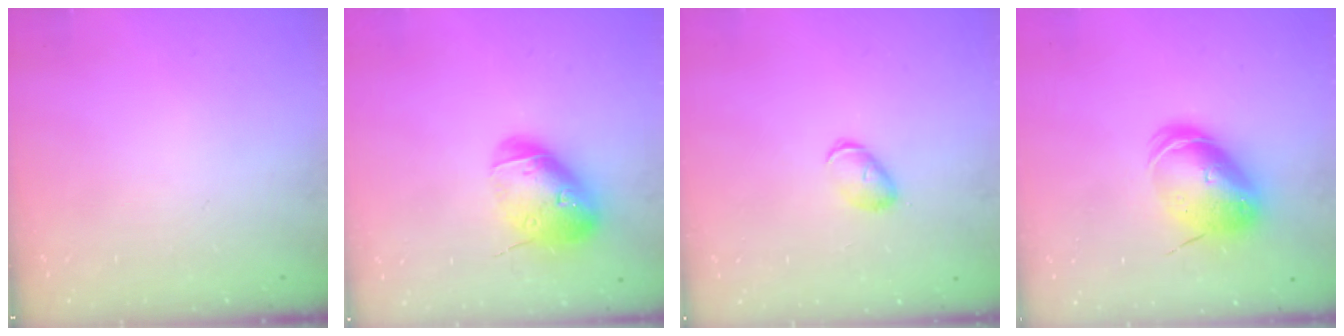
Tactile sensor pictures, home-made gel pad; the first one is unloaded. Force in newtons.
{"total": 17.1, "press": 16.9, "slide": 2.6}
{"total": 5.8, "press": 5.7, "slide": 0.7}
{"total": 10.5, "press": 10.3, "slide": 2.1}